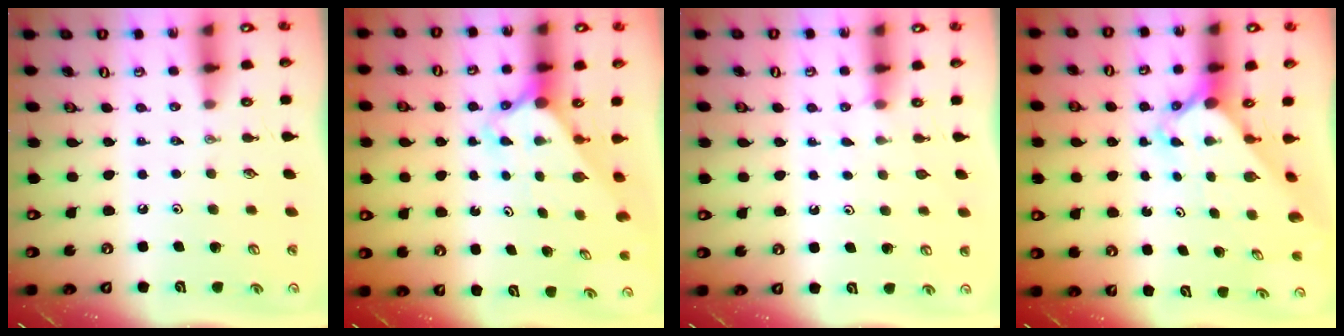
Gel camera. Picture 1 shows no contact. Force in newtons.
{"total": 2.6, "press": 2.6, "slide": 0.2}
{"total": 2.1, "press": 2.1, "slide": 0.3}
{"total": 2.6, "press": 2.6, "slide": 0.2}